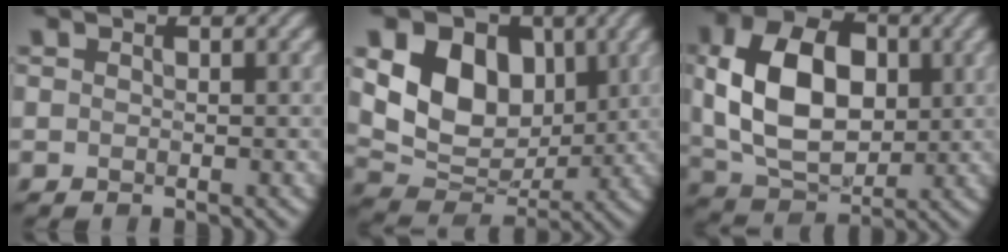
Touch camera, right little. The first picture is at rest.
{"total": 9.4, "force": [2.1, 6.8, 6.0], "torque": [-0.109, -0.006, 0.028]}
{"total": 10.4, "force": [0.8, 7.0, 7.7], "torque": [-0.151, 0.008, 0.007]}